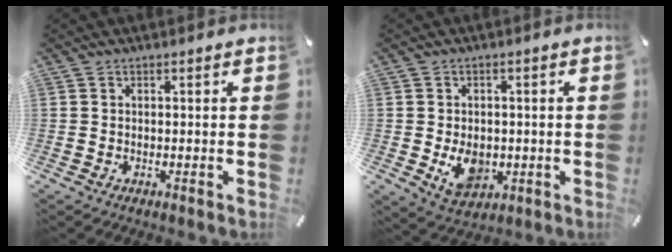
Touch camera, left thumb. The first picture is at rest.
{"total": 8.3, "force": [-1.6, 6.5, 5.0], "torque": [-0.084, 0.003, -0.026]}